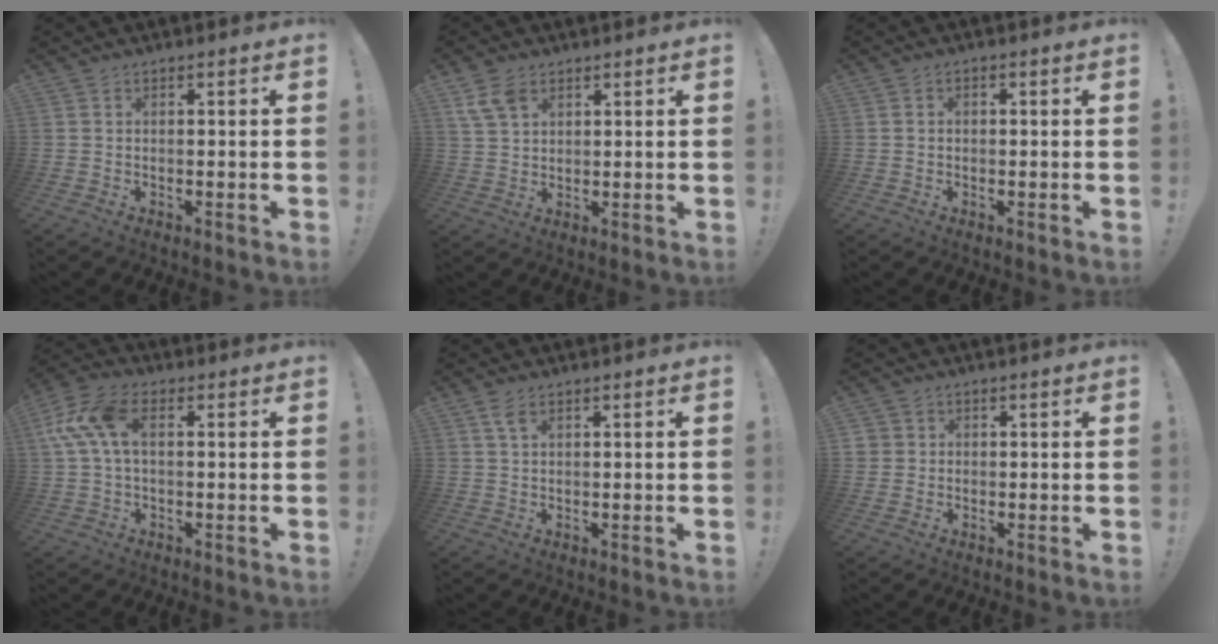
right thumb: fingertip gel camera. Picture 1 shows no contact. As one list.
[{"total": 6.9, "force": [3.8, 4.4, 3.7], "torque": [-0.079, -0.008, 0.075]}, {"total": 1.0, "force": [-0.4, 0.6, 0.6], "torque": [-0.011, 0.005, -0.008]}, {"total": 11.1, "force": [1.8, 6.0, 9.2], "torque": [-0.203, 0.008, 0.037]}, {"total": 3.1, "force": [1.6, 1.4, 2.3], "torque": [-0.041, -0.002, 0.028]}, {"total": 2.3, "force": [0.1, 2.3, 0.3], "torque": [-0.005, 0.004, 0.003]}]